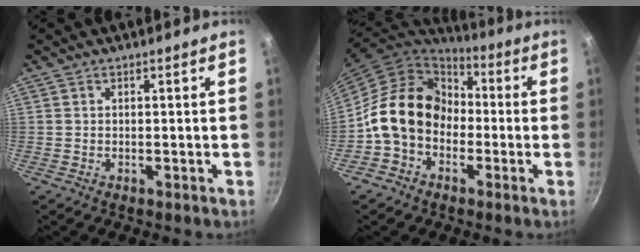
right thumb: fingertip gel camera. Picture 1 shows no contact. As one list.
[{"total": 15.7, "force": [-1.8, 12.6, 9.2], "torque": [-0.123, 0.049, -0.049]}]